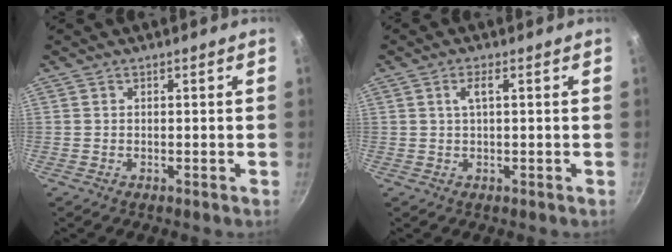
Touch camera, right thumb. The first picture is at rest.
{"total": 2.3, "force": [0.5, 0.6, 2.2], "torque": [-0.047, 0.006, 0.012]}